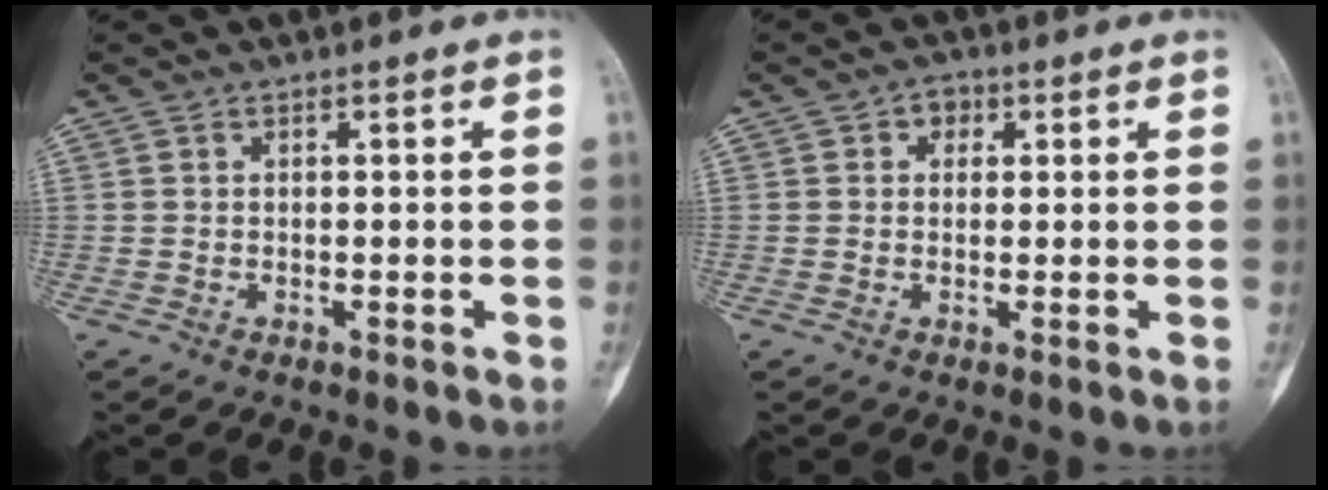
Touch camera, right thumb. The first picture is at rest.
{"total": 2.7, "force": [0.9, 2.2, 1.2], "torque": [0.001, 0.003, 0.006]}